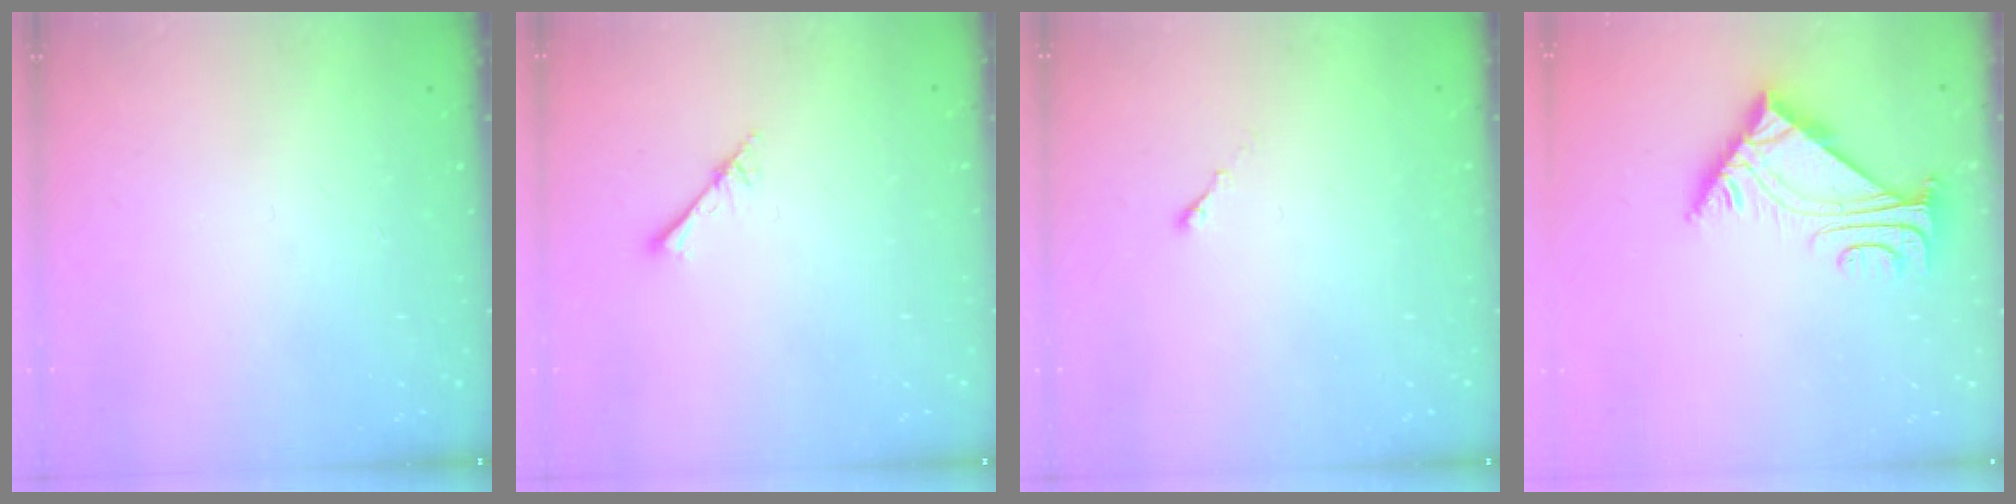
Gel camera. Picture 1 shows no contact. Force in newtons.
{"total": 2.6, "press": 2.6, "slide": 0.3}
{"total": 0.0}
{"total": 5.5, "press": 5.4, "slide": 0.8}